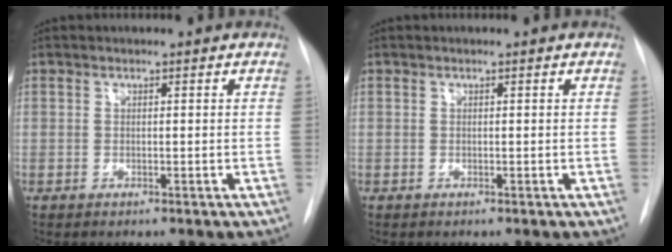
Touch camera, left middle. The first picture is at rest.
{"total": 0.0}